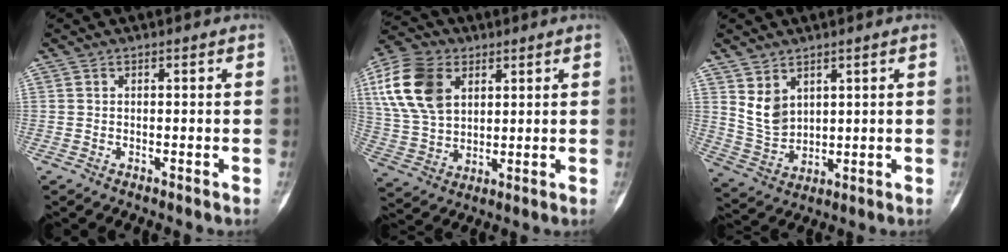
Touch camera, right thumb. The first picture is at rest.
{"total": 15.4, "force": [5.3, 10.4, 10.0], "torque": [-0.188, -0.006, 0.103]}
{"total": 6.6, "force": [3.2, 4.5, 3.6], "torque": [-0.054, -0.022, 0.079]}